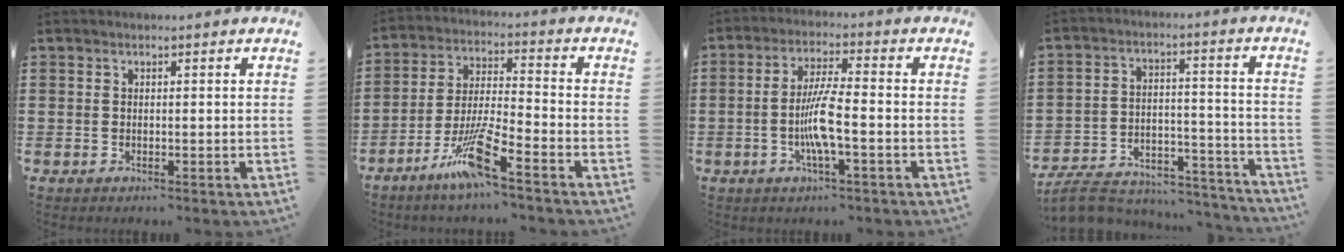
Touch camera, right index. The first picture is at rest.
{"total": 9.5, "force": [-6.6, 0.4, 6.9], "torque": [-0.150, -0.011, -0.131]}
{"total": 6.7, "force": [-1.6, 0.9, 6.4], "torque": [-0.131, -0.007, -0.038]}
{"total": 7.8, "force": [-7.1, 2.0, 2.5], "torque": [-0.042, 0.019, -0.135]}